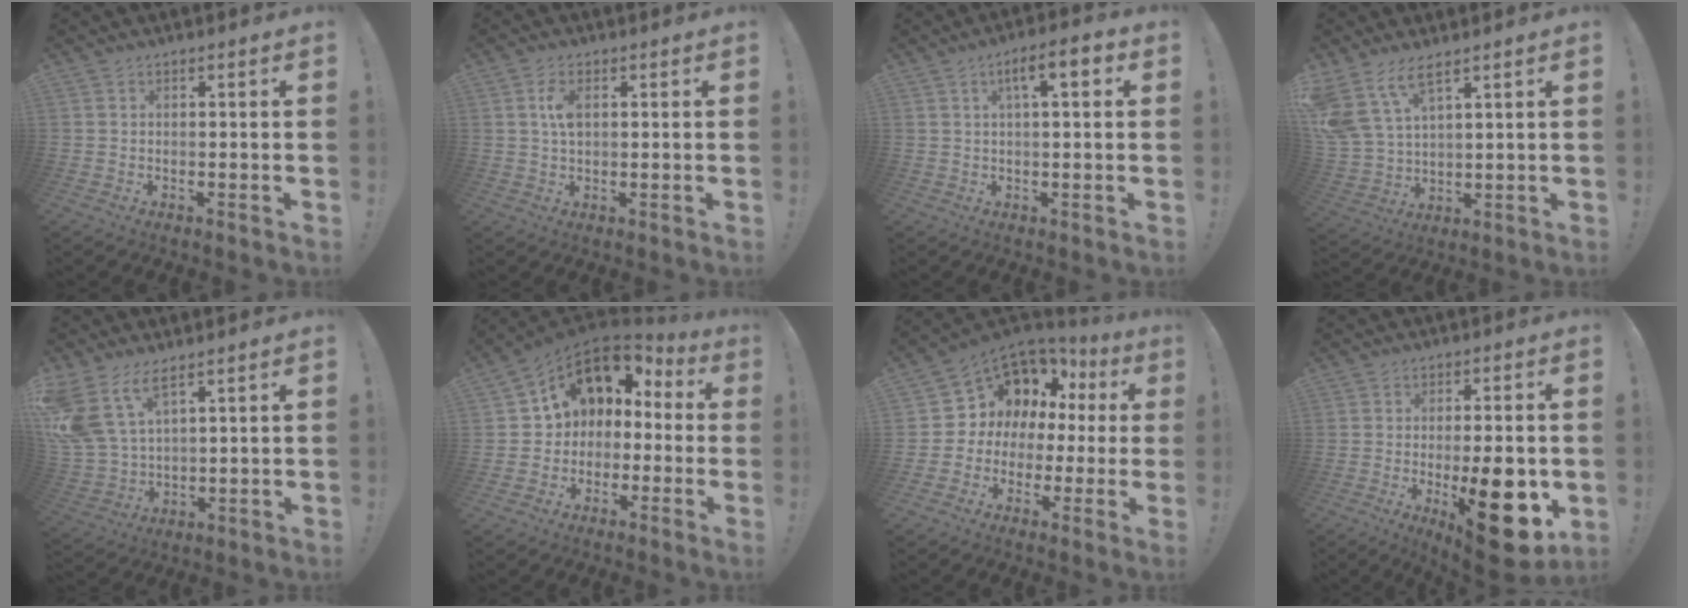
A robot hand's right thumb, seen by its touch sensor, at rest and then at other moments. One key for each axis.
{"total": 5.0, "fx": 1.1, "fy": 2.8, "fz": 4.1, "tx": -0.075, "ty": -0.001, "tz": 0.014}
{"total": 7.3, "fx": 2.1, "fy": 1.8, "fz": 6.8, "tx": -0.103, "ty": 0.001, "tz": 0.026}
{"total": 10.6, "fx": 7.2, "fy": 4.2, "fz": 6.5, "tx": -0.147, "ty": -0.033, "tz": 0.138}
{"total": 12.4, "fx": 7.5, "fy": 6.0, "fz": 7.8, "tx": -0.176, "ty": -0.036, "tz": 0.146}
{"total": 10.3, "fx": 4.5, "fy": 7.7, "fz": 5.2, "tx": -0.076, "ty": -0.026, "tz": 0.081}
{"total": 8.8, "fx": 3.9, "fy": 7.4, "fz": 2.9, "tx": -0.047, "ty": -0.045, "tz": 0.087}
{"total": 19.6, "fx": -4.3, "fy": 6.8, "fz": 17.9, "tx": -0.234, "ty": 0.003, "tz": -0.045}